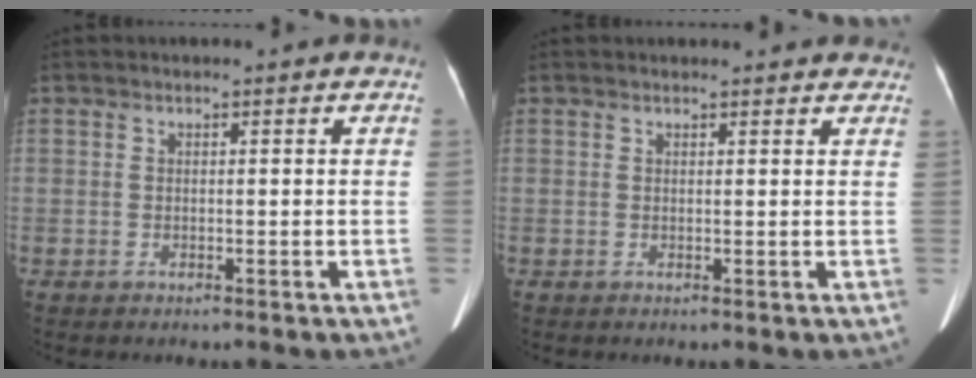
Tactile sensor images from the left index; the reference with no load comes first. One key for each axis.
{"total": 7.0, "fx": 6.4, "fy": 1.9, "fz": 1.9, "tx": -0.013, "ty": 0.018, "tz": 0.061}